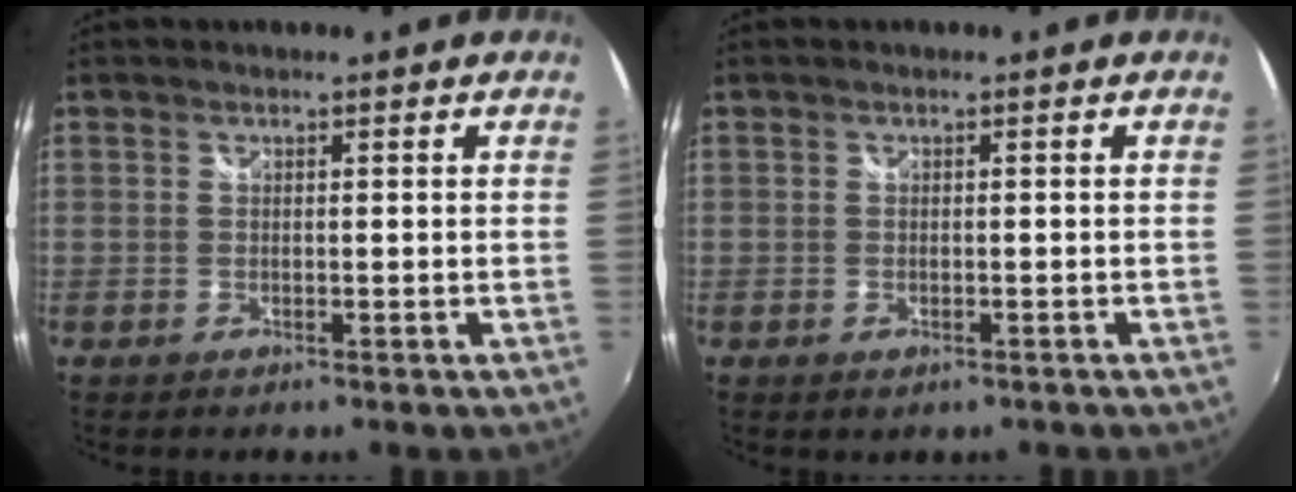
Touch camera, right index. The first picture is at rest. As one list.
[{"total": 1.5, "force": [-0.7, 1.1, 0.8], "torque": [-0.015, -0.004, -0.011]}]